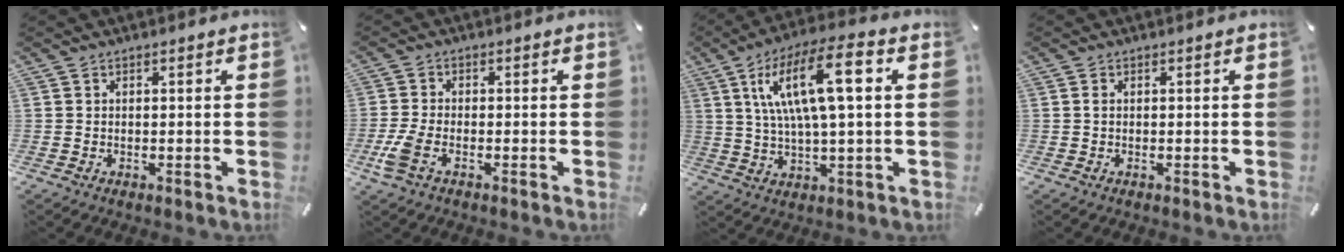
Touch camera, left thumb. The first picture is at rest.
{"total": 4.9, "force": [-2.1, 2.1, 3.9], "torque": [-0.103, -0.009, -0.044]}
{"total": 16.0, "force": [4.7, 4.7, 14.6], "torque": [-0.293, 0.010, 0.073]}
{"total": 0.8, "force": [0.0, 0.3, 0.7], "torque": [-0.014, 0.003, -0.001]}